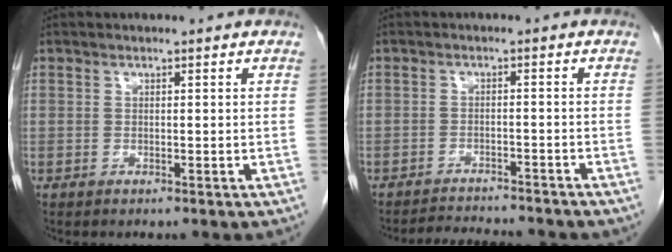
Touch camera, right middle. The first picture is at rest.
{"total": 8.3, "force": [-7.7, 1.0, 2.8], "torque": [-0.039, -0.007, -0.106]}